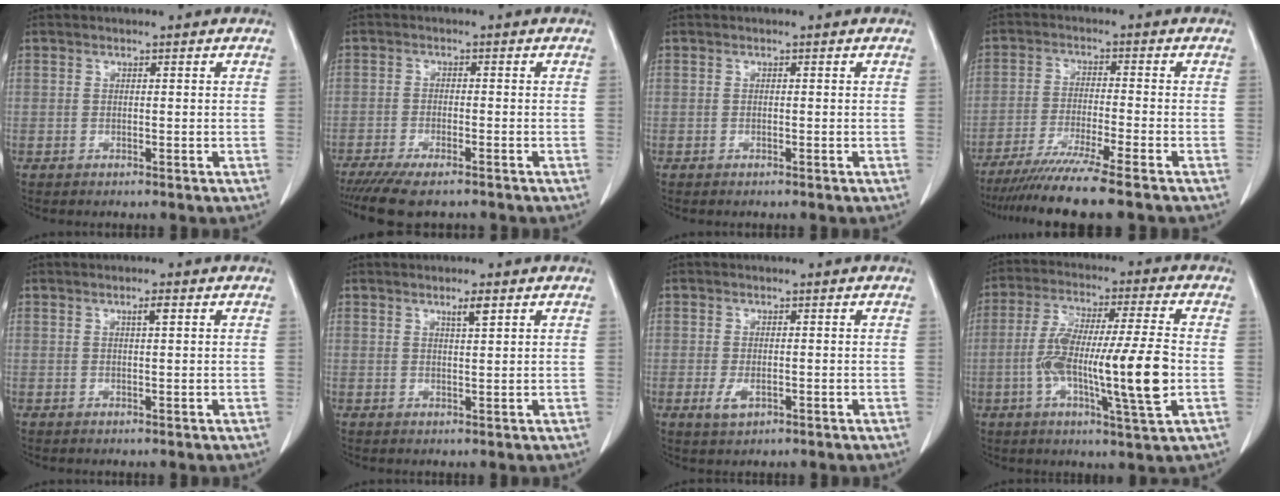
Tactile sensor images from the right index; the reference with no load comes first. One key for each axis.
{"total": 8.4, "fx": -6.8, "fy": 1.7, "fz": 4.6, "tx": -0.071, "ty": -0.017, "tz": -0.107}
{"total": 0.0}
{"total": 11.2, "fx": -9.1, "fy": -1.4, "fz": 6.4, "tx": -0.092, "ty": -0.035, "tz": -0.146}
{"total": 1.4, "fx": 0.6, "fy": 0.0, "fz": 1.2, "tx": -0.022, "ty": 0.000, "tz": 0.009}
{"total": 2.1, "fx": 1.3, "fy": 0.0, "fz": 1.6, "tx": -0.032, "ty": -0.002, "tz": 0.023}
{"total": 2.3, "fx": -0.7, "fy": 1.1, "fz": 1.9, "tx": -0.040, "ty": -0.004, "tz": -0.008}
{"total": 15.7, "fx": -2.7, "fy": 1.0, "fz": 15.5, "tx": -0.278, "ty": -0.002, "tz": -0.049}